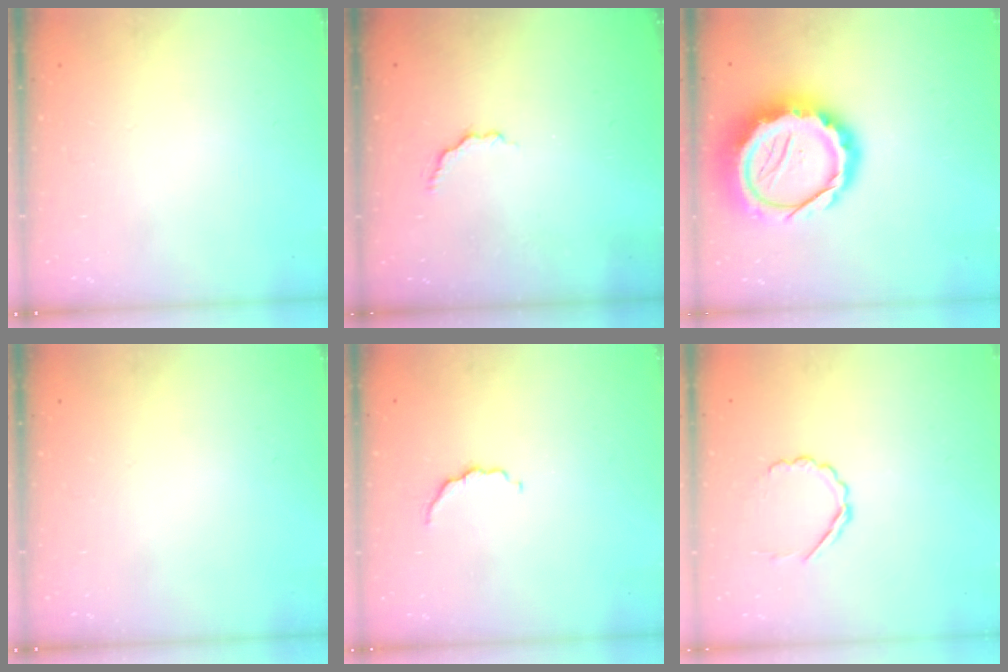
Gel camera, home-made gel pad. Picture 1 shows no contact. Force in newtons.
{"total": 2.5, "press": 2.3, "slide": 1.0}
{"total": 18.8, "press": 18.4, "slide": 4.0}
{"total": 0.0}
{"total": 3.8, "press": 3.7, "slide": 1.0}
{"total": 4.1, "press": 3.8, "slide": 1.4}